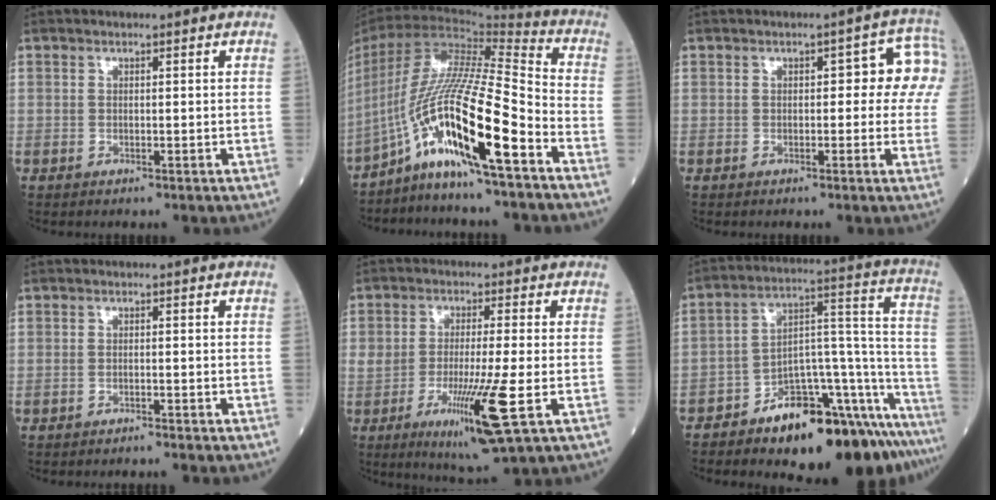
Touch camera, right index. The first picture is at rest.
{"total": 17.6, "force": [-8.4, 2.7, 15.2], "torque": [-0.311, 0.006, -0.149]}
{"total": 7.5, "force": [1.1, 3.3, 6.7], "torque": [-0.058, 0.031, 0.007]}
{"total": 2.1, "force": [-2.0, -0.2, 0.6], "torque": [-0.007, 0.000, -0.025]}
{"total": 10.3, "force": [-3.1, 0.1, 9.8], "torque": [-0.174, -0.030, -0.049]}
{"total": 19.7, "force": [-14.9, 5.2, 11.8], "torque": [-0.092, 0.055, -0.222]}